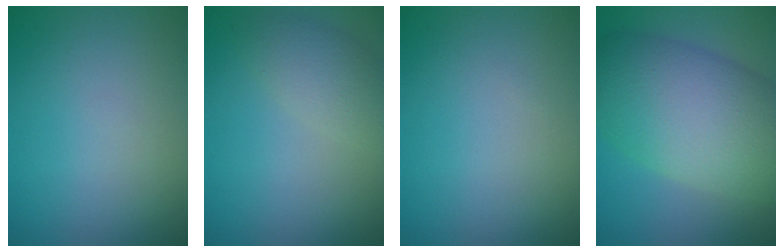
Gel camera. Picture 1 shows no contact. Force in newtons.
{"total": 3.0, "press": 3.0, "slide": 0.1}
{"total": 0.0}
{"total": 10.6, "press": 10.6, "slide": 0.8}